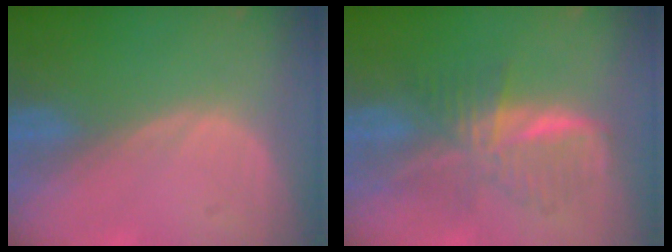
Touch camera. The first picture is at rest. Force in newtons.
{"total": 7.1, "press": 7.1, "slide": 0.2}